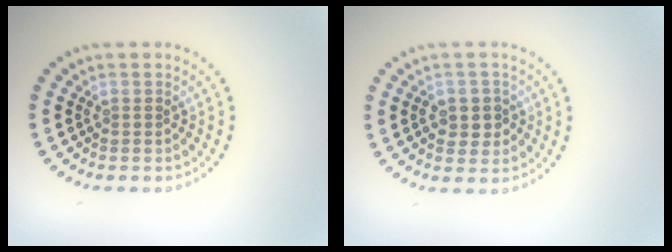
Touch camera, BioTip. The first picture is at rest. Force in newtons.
{"total": 2.2, "press": 2.2, "slide": 0.2}